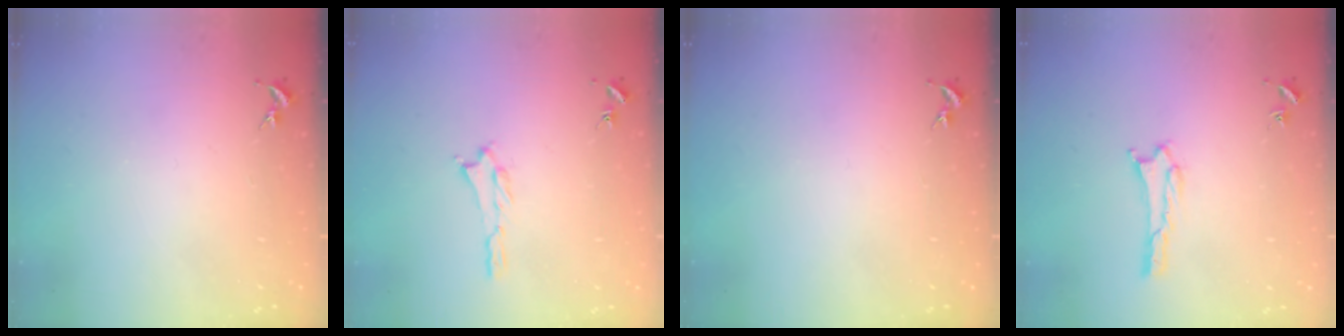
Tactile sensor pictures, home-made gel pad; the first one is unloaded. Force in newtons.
{"total": 0.0}
{"total": 0.0}
{"total": 1.4, "press": 1.4, "slide": 0.0}